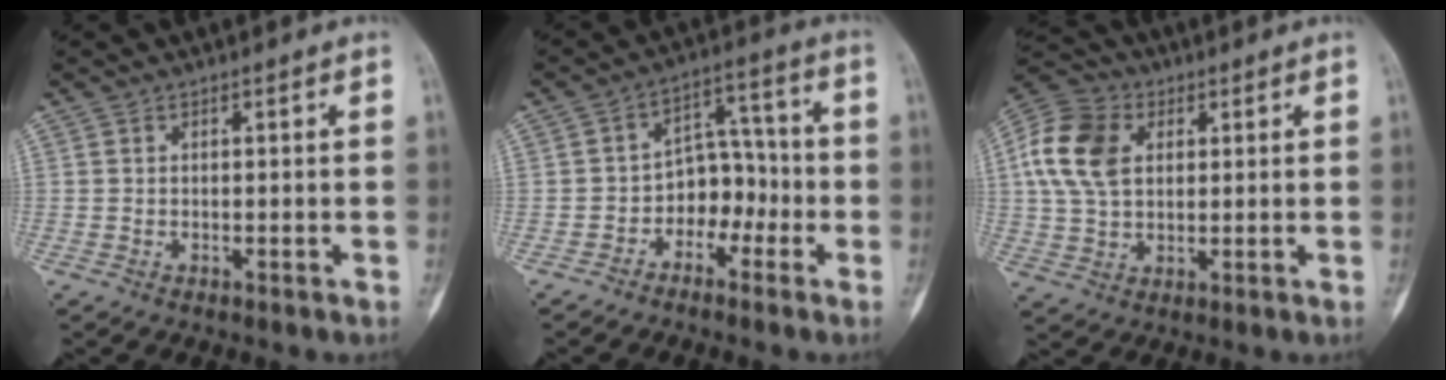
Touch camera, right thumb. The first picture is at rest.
{"total": 7.7, "force": [-3.1, 5.7, 4.3], "torque": [-0.026, 0.047, -0.062]}
{"total": 12.7, "force": [2.8, 9.0, 8.5], "torque": [-0.162, 0.010, 0.048]}